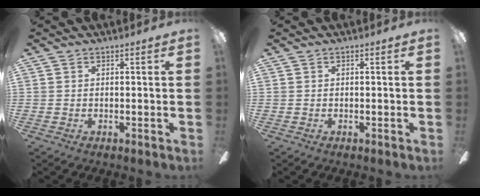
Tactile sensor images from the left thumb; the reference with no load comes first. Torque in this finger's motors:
{"motor_torque": [-0.01, 0.00, -0.01, 0.01, 0.00]}